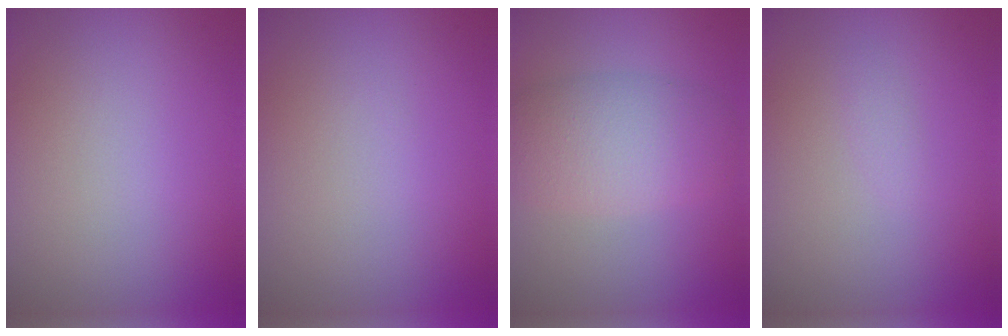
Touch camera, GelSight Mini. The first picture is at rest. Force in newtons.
{"total": 0.0}
{"total": 5.4, "press": 5.4, "slide": 0.3}
{"total": 0.6, "press": 0.6, "slide": 0.0}